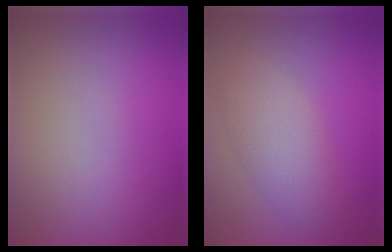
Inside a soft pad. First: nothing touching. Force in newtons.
{"total": 3.8, "press": 3.8, "slide": 0.1}